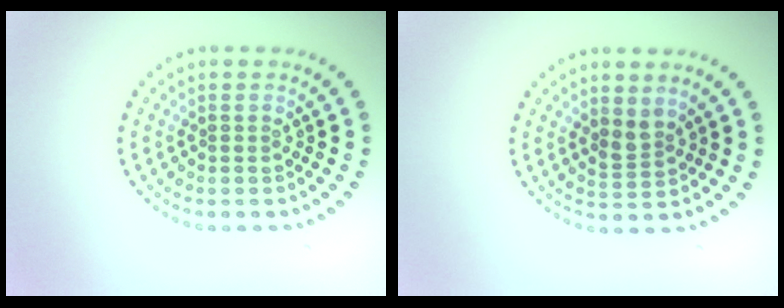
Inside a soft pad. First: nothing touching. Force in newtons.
{"total": 1.7, "press": 1.3, "slide": 1.1}